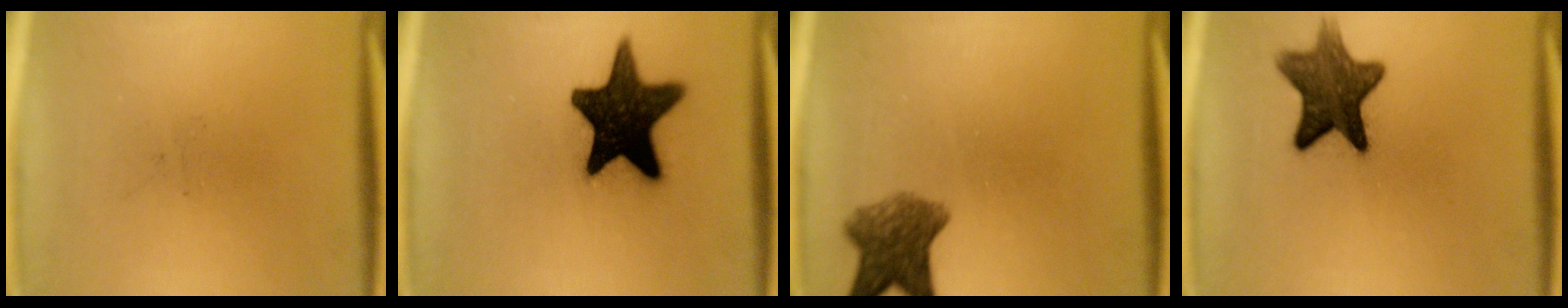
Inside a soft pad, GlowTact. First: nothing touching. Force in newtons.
{"total": 18.0}
{"total": 6.5}
{"total": 10.7}